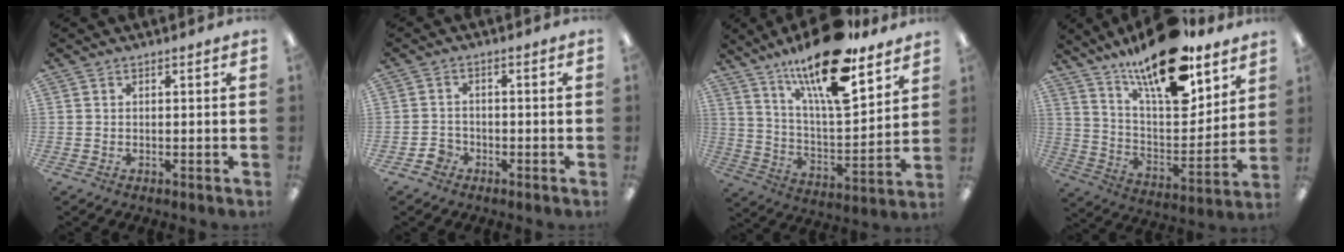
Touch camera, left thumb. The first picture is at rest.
{"total": 3.3, "force": [-2.1, 2.5, 0.9], "torque": [-0.012, 0.010, -0.039]}
{"total": 20.6, "force": [15.2, 5.7, 12.7], "torque": [-0.224, -0.093, 0.254]}
{"total": 20.7, "force": [15.9, 6.6, 11.5], "torque": [-0.198, -0.108, 0.272]}